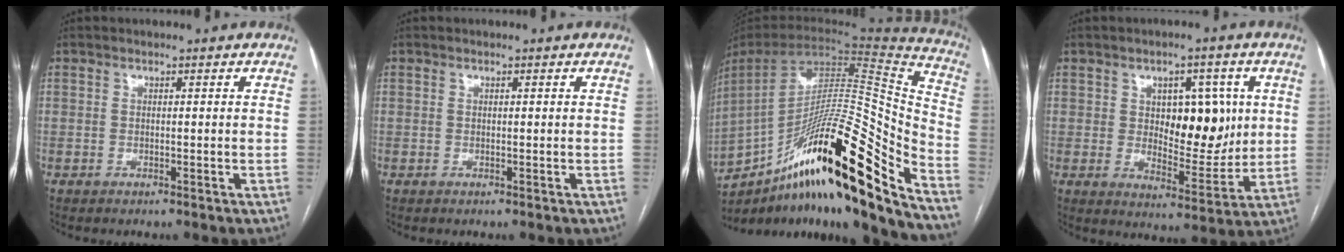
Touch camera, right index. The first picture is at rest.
{"total": 0.0}
{"total": 31.7, "force": [-19.9, 3.0, 24.4], "torque": [-0.362, -0.013, -0.328]}
{"total": 10.5, "force": [2.2, 5.4, 8.7], "torque": [-0.115, 0.008, 0.044]}